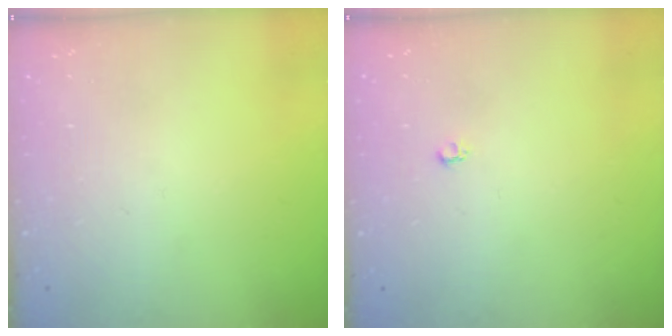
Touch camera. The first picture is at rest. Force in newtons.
{"total": 2.6, "press": 2.6, "slide": 0.4}